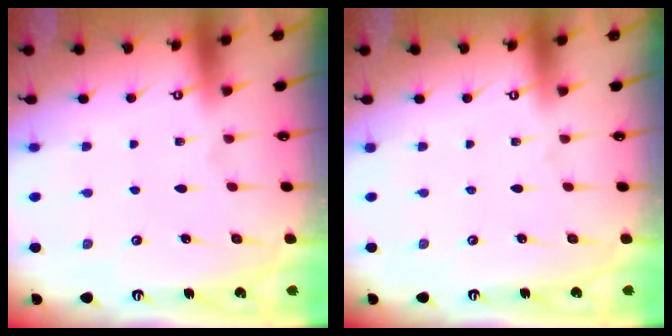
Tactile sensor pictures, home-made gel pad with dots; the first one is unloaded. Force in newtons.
{"total": 0.0}